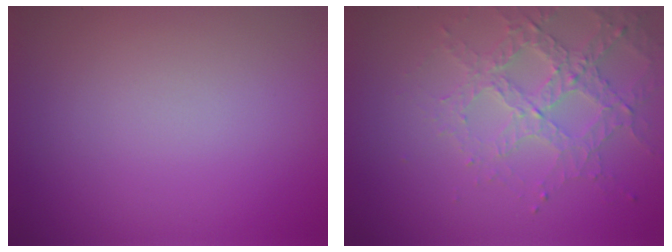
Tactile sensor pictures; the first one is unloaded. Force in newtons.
{"total": 3.1, "press": 3.1, "slide": 0.6}